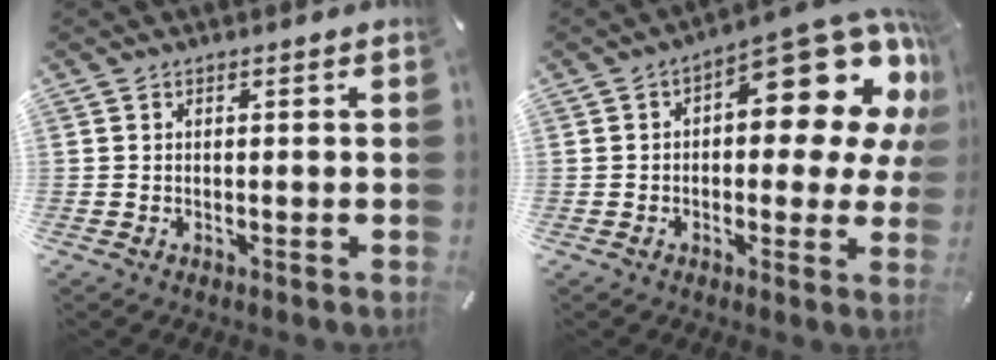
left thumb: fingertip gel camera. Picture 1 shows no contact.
{"total": 15.5, "force": [8.0, 6.4, 11.6], "torque": [-0.135, -0.085, 0.127]}